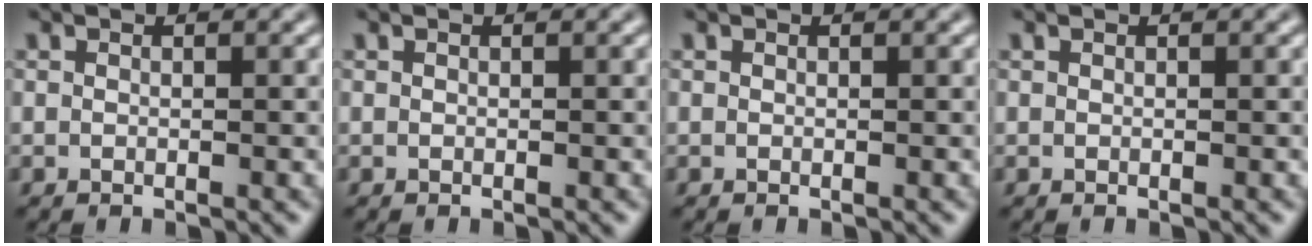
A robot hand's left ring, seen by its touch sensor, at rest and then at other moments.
{"total": 0.0}
{"total": 0.0}
{"total": 0.0}